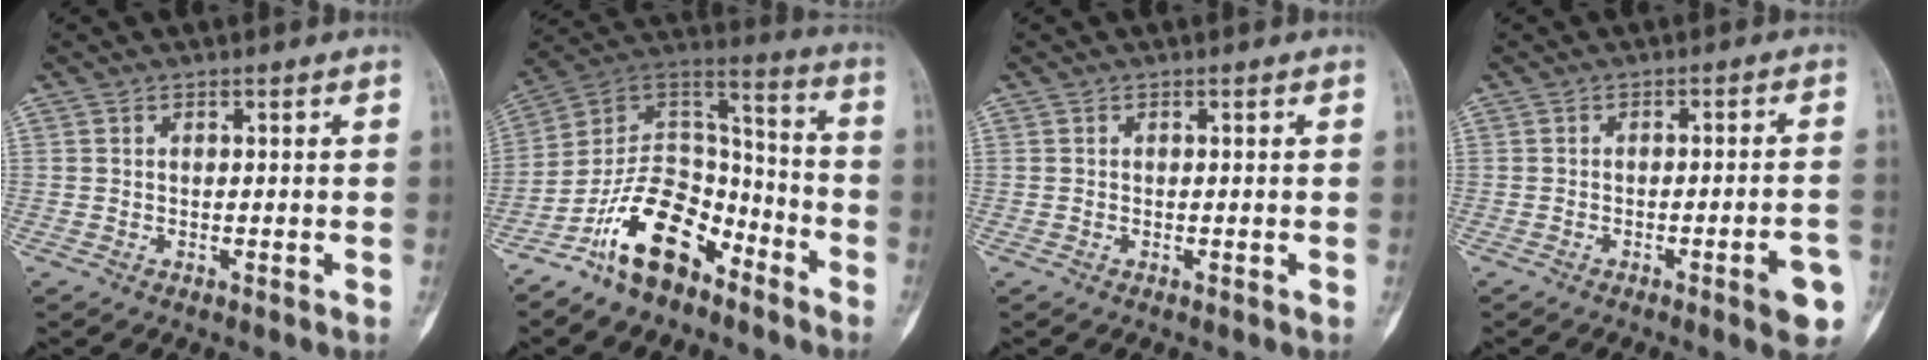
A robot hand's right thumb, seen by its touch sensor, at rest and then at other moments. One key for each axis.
{"total": 17.1, "fx": -10.4, "fy": 9.5, "fz": 9.8, "tx": -0.148, "ty": 0.101, "tz": -0.194}
{"total": 0.0}
{"total": 6.6, "fx": -3.0, "fy": 1.2, "fz": 5.8, "tx": -0.067, "ty": 0.017, "tz": -0.034}